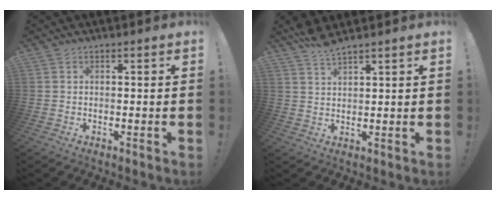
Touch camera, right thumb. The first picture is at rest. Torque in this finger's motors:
{"motor_torque": [0.27, 0.64, 0.48, 0.53, 0.00]}